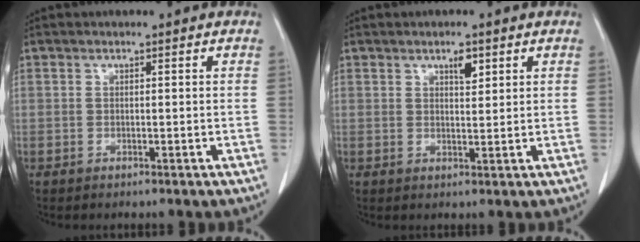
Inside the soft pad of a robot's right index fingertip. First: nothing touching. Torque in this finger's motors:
{"motor_torque": [0.04, 0.05, 0.01, 0.00]}